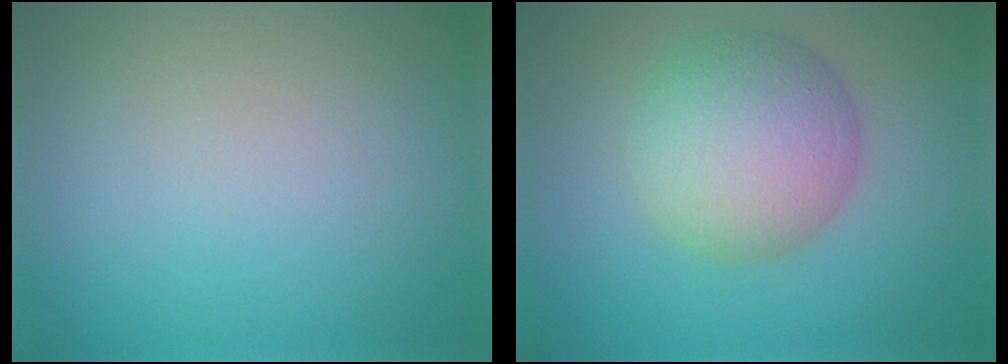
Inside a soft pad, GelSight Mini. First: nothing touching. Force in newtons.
{"total": 7.4, "press": 7.4, "slide": 0.1}